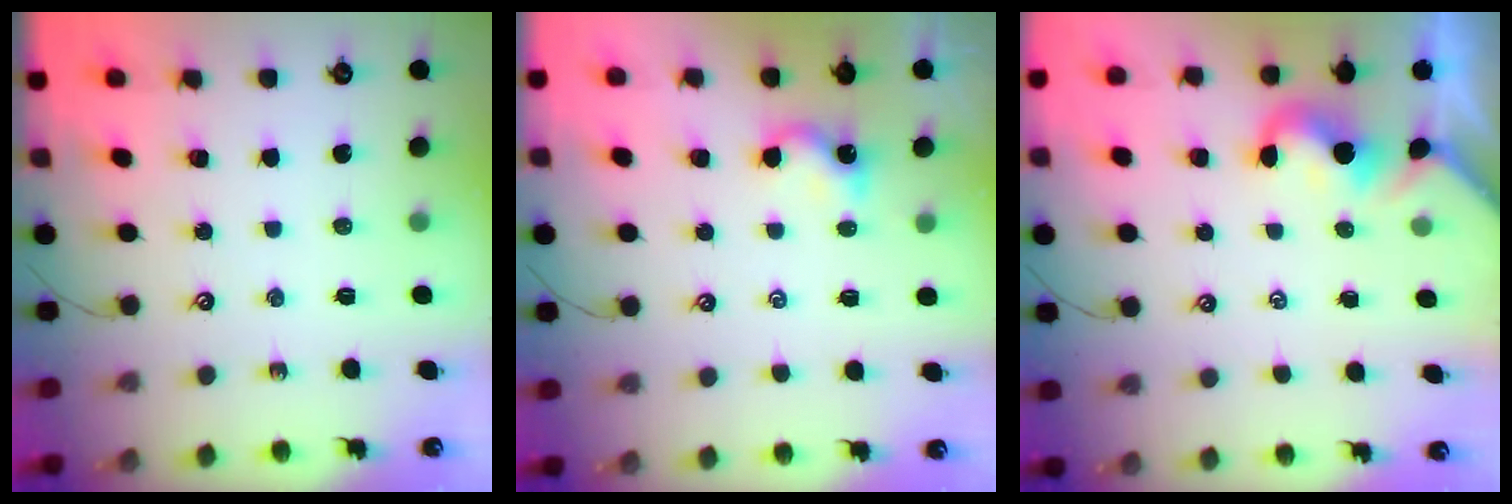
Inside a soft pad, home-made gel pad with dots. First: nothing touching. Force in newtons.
{"total": 1.2, "press": 1.1, "slide": 0.2}
{"total": 1.2, "press": 1.2, "slide": 0.2}